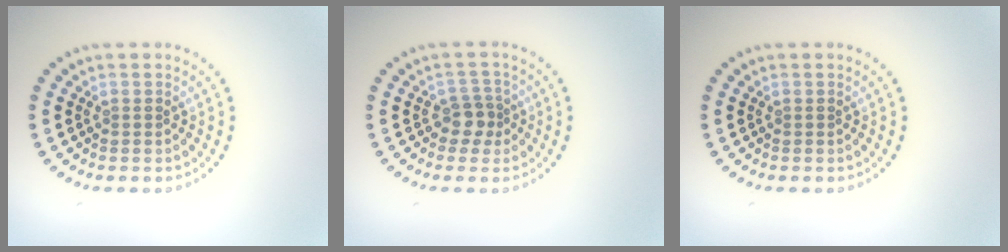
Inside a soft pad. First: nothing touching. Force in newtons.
{"total": 2.1, "press": 1.7, "slide": 1.1}
{"total": 0.0}